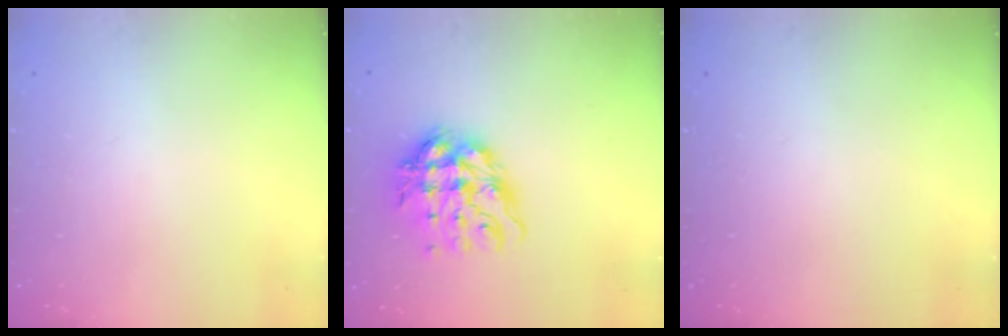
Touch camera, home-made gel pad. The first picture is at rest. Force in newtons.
{"total": 13.1, "press": 13.0, "slide": 1.5}
{"total": 0.0}